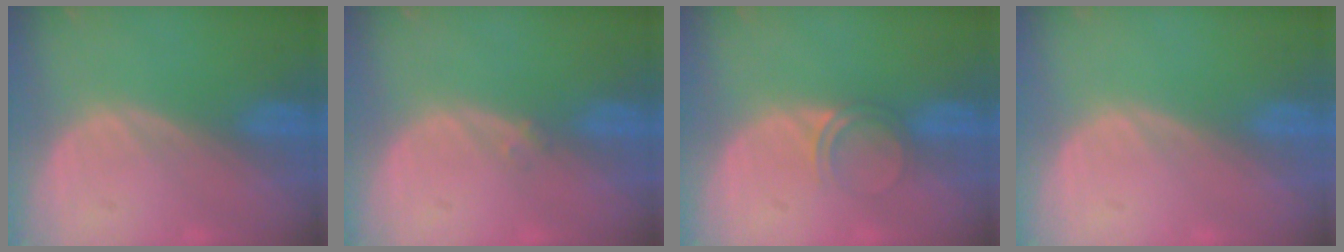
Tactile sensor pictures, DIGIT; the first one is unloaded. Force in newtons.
{"total": 0.8, "press": 0.7, "slide": 0.4}
{"total": 2.5, "press": 2.1, "slide": 1.2}
{"total": 0.0}